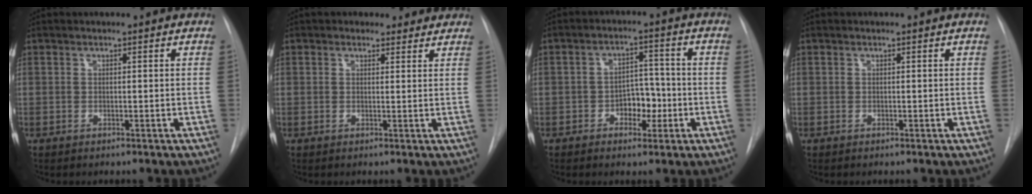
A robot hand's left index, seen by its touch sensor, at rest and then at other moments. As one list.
[{"total": 3.5, "force": [2.8, 2.1, 0.5], "torque": [0.002, 0.006, 0.024]}, {"total": 5.3, "force": [-1.9, 3.3, 3.6], "torque": [-0.048, 0.012, -0.030]}, {"total": 0.0}]